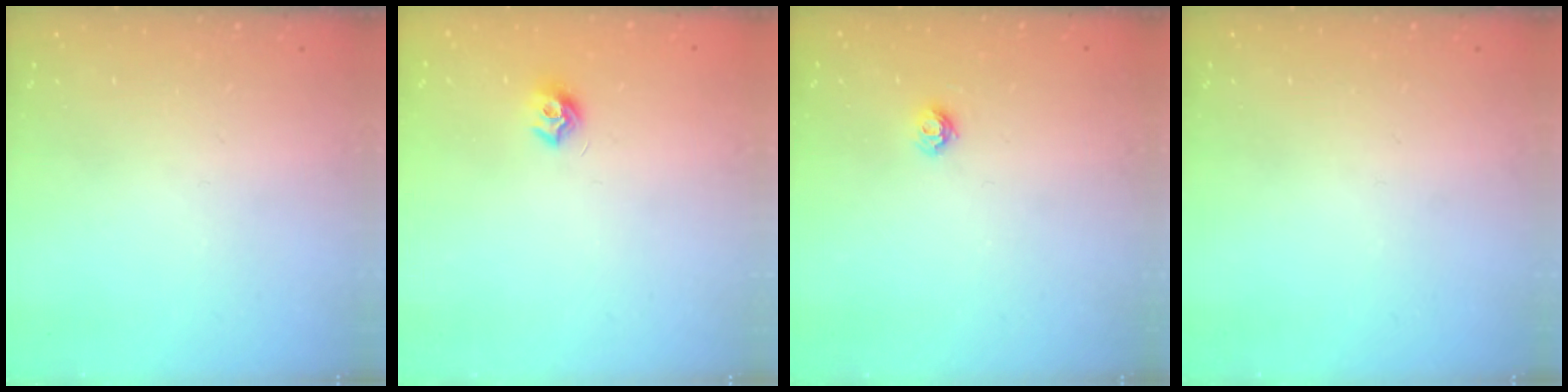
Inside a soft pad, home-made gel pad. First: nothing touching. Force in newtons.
{"total": 7.9, "press": 7.9, "slide": 0.6}
{"total": 5.8, "press": 5.8, "slide": 0.3}
{"total": 0.0}